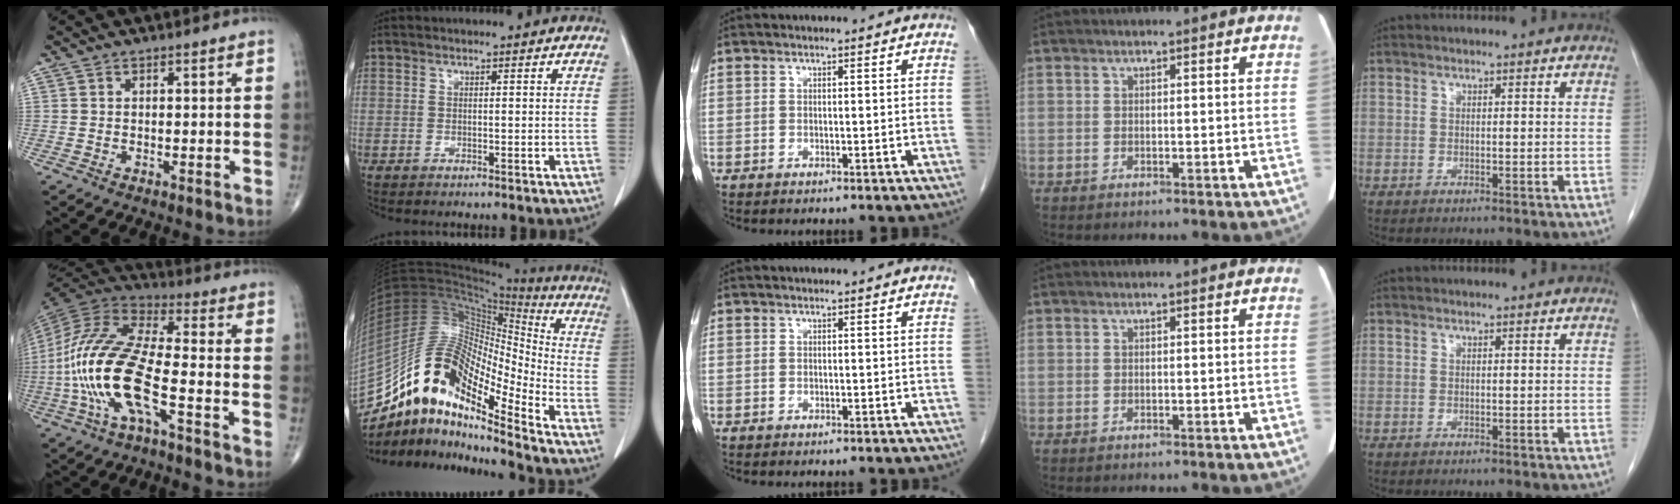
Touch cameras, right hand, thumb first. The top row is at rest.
{"thumb": {"total": 19.3, "force": [-5.7, 6.1, 17.4], "torque": [-0.387, 0.033, -0.107]}, "index": {"total": 19.0, "force": [-14.0, 4.0, 12.1], "torque": [-0.225, 0.037, -0.253]}}